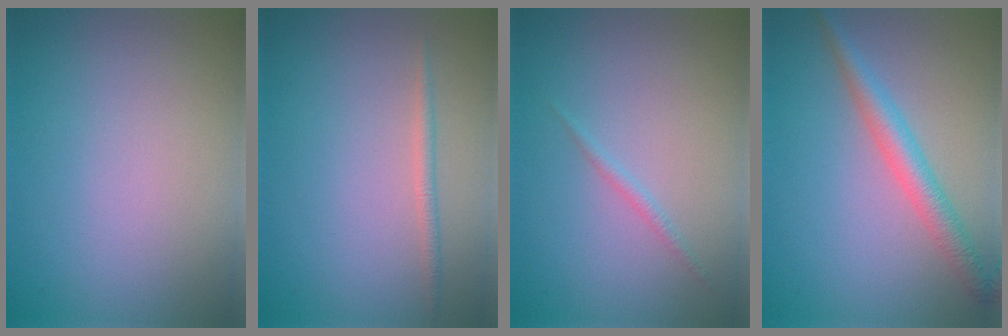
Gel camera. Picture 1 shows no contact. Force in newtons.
{"total": 1.1, "press": 1.1, "slide": 0.1}
{"total": 0.7, "press": 0.7, "slide": 0.1}
{"total": 3.2, "press": 3.2, "slide": 0.1}